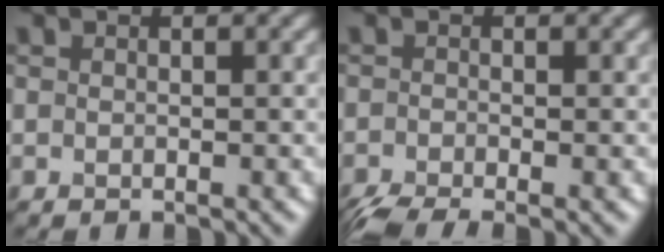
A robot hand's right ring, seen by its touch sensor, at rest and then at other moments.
{"total": 3.3, "force": [-2.5, 0.6, 2.1], "torque": [-0.039, -0.012, -0.053]}